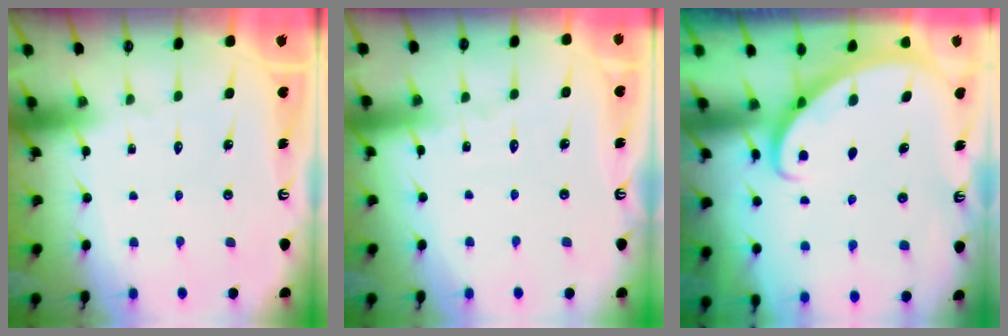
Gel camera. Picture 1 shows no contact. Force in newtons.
{"total": 2.4, "press": 2.4, "slide": 0.2}
{"total": 2.8, "press": 2.8, "slide": 0.2}